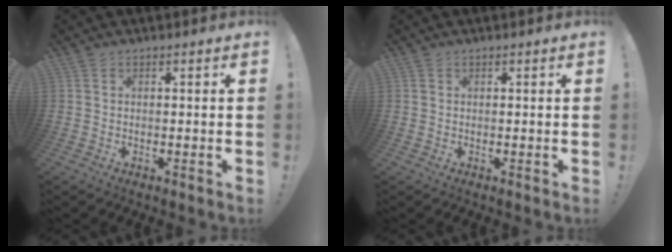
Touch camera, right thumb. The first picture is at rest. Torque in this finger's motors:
{"motor_torque": [-0.08, -0.01, 0.13, -0.11, -0.02]}